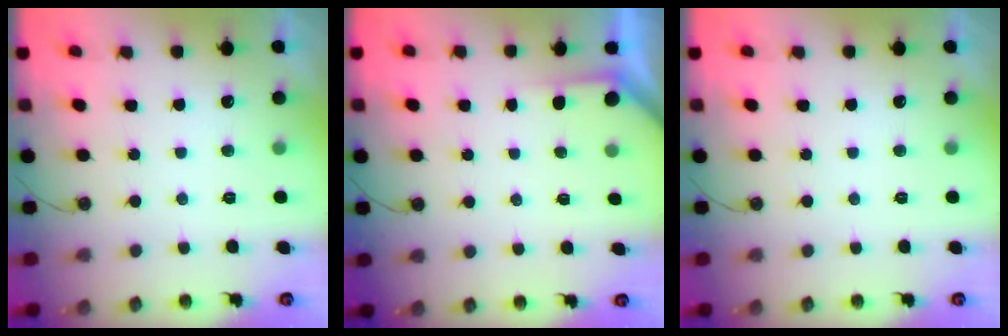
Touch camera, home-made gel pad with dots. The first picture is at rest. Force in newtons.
{"total": 2.2, "press": 2.2, "slide": 0.3}
{"total": 0.0}